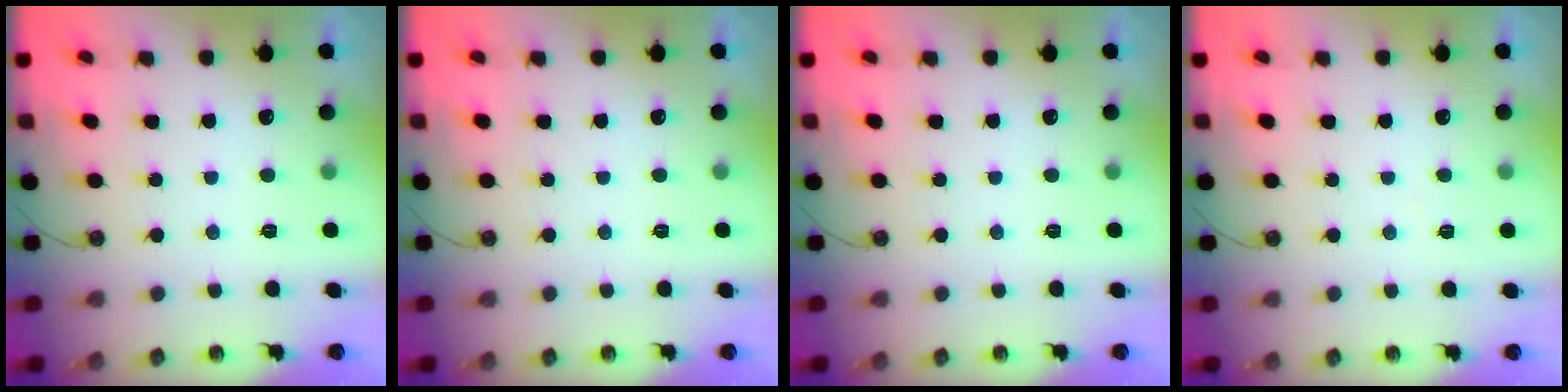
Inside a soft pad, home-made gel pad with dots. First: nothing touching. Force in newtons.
{"total": 0.0}
{"total": 0.0}
{"total": 2.6, "press": 2.6, "slide": 0.4}